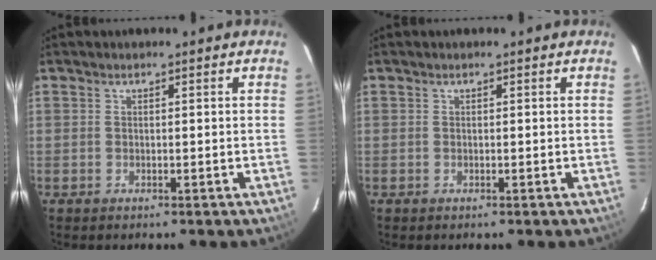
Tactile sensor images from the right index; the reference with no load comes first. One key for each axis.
{"total": 0.0}